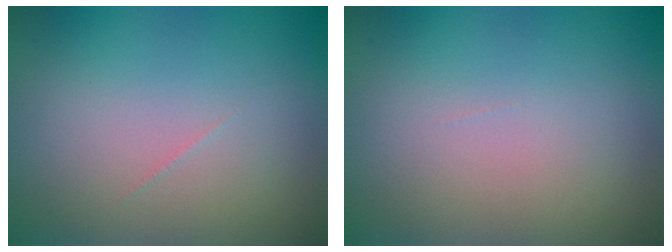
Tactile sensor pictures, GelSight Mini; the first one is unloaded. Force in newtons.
{"total": 0.0}